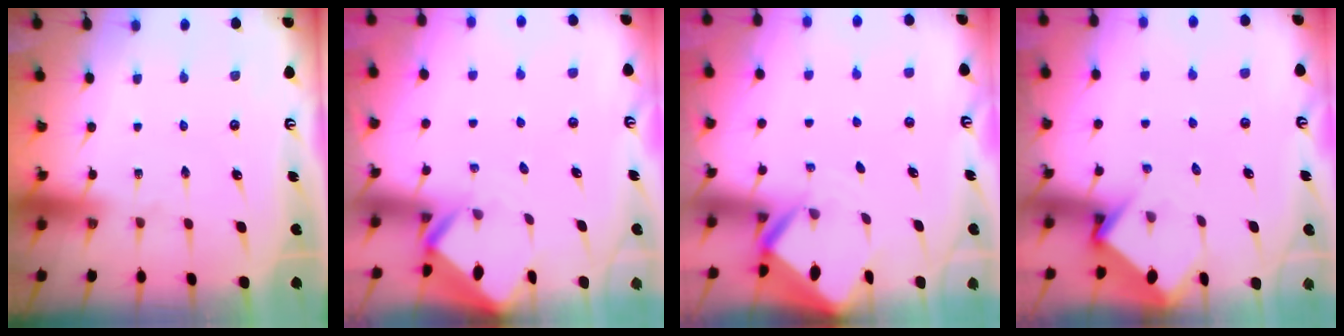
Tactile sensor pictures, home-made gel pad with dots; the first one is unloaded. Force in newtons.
{"total": 2.8, "press": 2.8, "slide": 0.2}
{"total": 3.2, "press": 3.2, "slide": 0.2}
{"total": 4.3, "press": 4.3, "slide": 0.4}